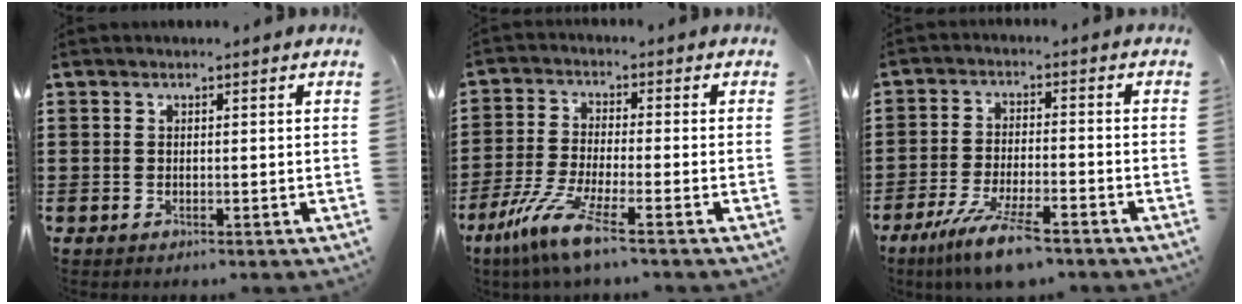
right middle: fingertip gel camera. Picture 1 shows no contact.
{"total": 7.9, "force": [-5.0, 0.6, 6.1], "torque": [-0.147, -0.023, -0.100]}
{"total": 8.4, "force": [-6.1, 1.0, 5.6], "torque": [-0.119, -0.014, -0.114]}